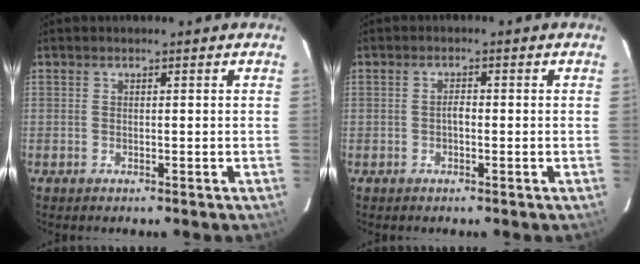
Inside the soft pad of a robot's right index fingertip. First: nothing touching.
{"total": 1.4, "force": [-0.3, 0.7, 1.1], "torque": [-0.020, 0.006, -0.008]}